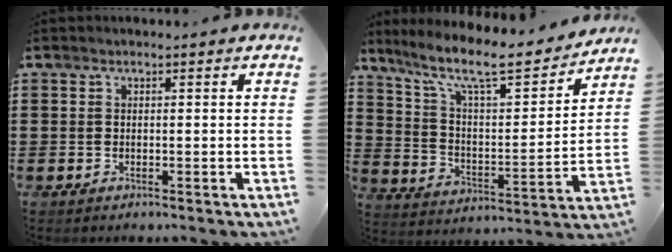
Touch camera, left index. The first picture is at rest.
{"total": 10.8, "force": [8.8, 1.6, 6.1], "torque": [-0.136, -0.056, 0.144]}